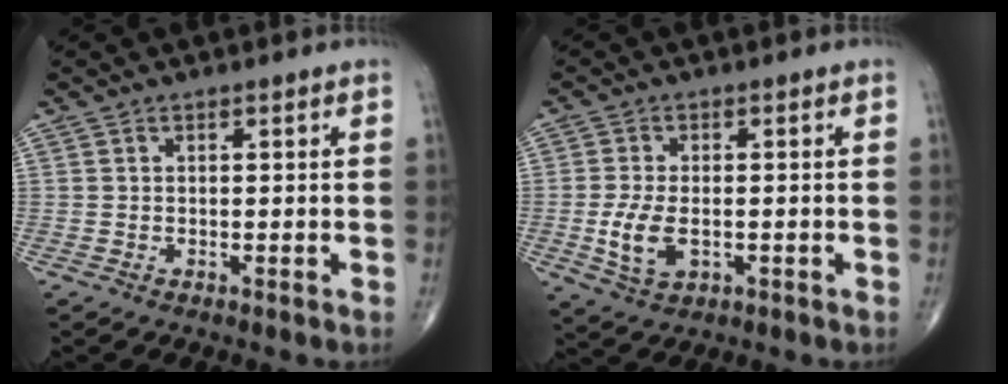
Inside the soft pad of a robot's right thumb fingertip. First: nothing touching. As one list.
[{"total": 6.8, "force": [-1.3, 3.8, 5.5], "torque": [-0.111, -0.005, -0.019]}]